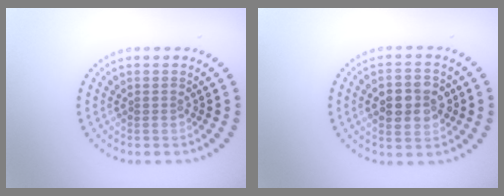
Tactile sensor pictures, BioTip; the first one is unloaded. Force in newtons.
{"total": 4.1, "press": 4.1, "slide": 0.2}